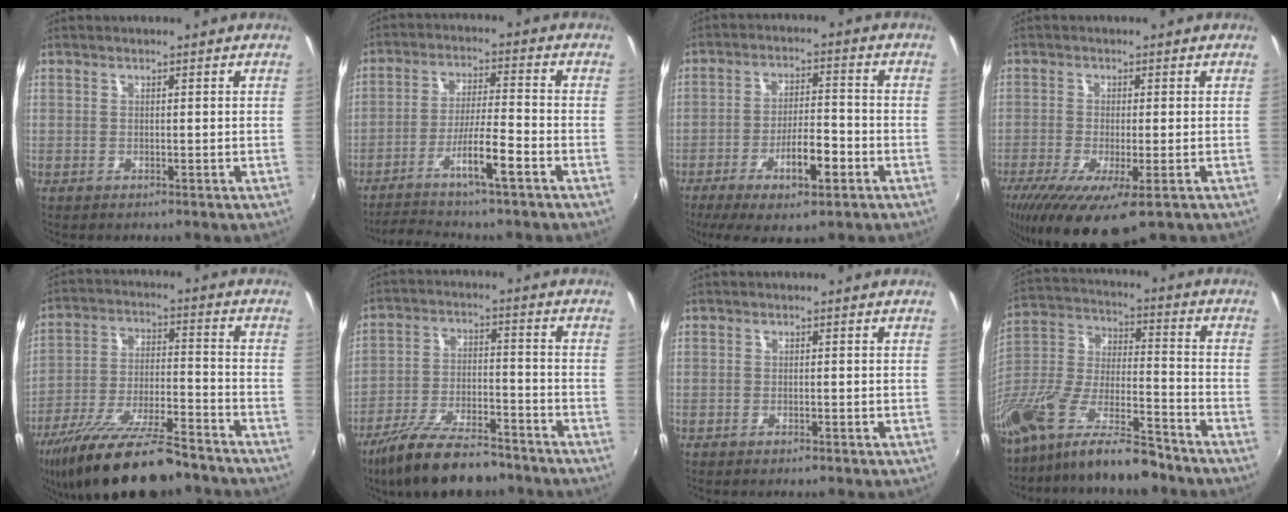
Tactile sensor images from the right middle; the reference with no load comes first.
{"total": 9.1, "force": [-6.4, -0.2, 6.5], "torque": [-0.138, -0.002, -0.110]}
{"total": 10.6, "force": [-5.4, 2.8, 8.6], "torque": [-0.164, -0.004, -0.087]}
{"total": 11.6, "force": [-6.7, 2.6, 9.2], "torque": [-0.189, -0.047, -0.111]}
{"total": 19.5, "force": [-15.4, 4.7, 11.1], "torque": [-0.214, -0.033, -0.250]}
{"total": 15.4, "force": [-12.2, 4.5, 8.2], "torque": [-0.169, -0.023, -0.206]}
{"total": 0.6, "force": [-0.5, 0.1, 0.3], "torque": [-0.004, 0.000, -0.008]}
{"total": 19.0, "force": [-14.0, 5.2, 11.8], "torque": [-0.238, -0.018, -0.253]}